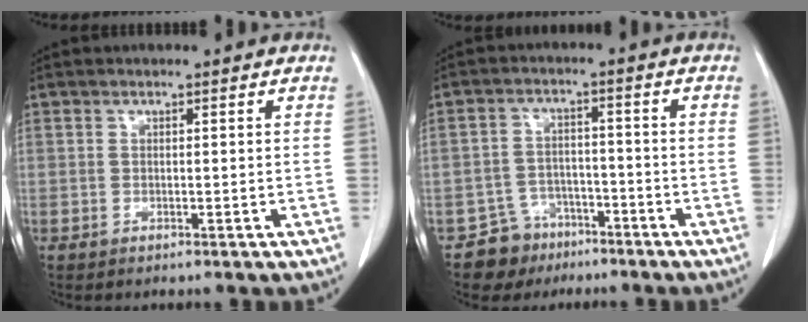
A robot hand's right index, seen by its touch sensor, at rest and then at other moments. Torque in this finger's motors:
{"motor_torque": [-0.30, -0.19, -0.48, -0.21]}